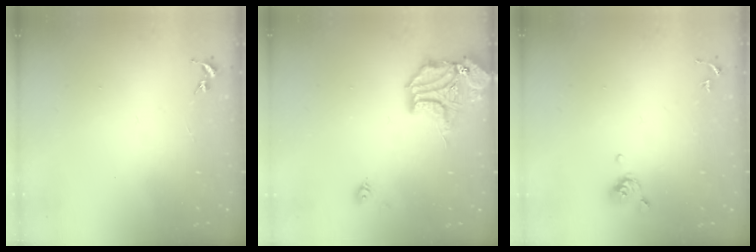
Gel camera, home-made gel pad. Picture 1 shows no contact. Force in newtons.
{"total": 15.6, "press": 15.4, "slide": 2.4}
{"total": 6.6, "press": 6.4, "slide": 1.5}